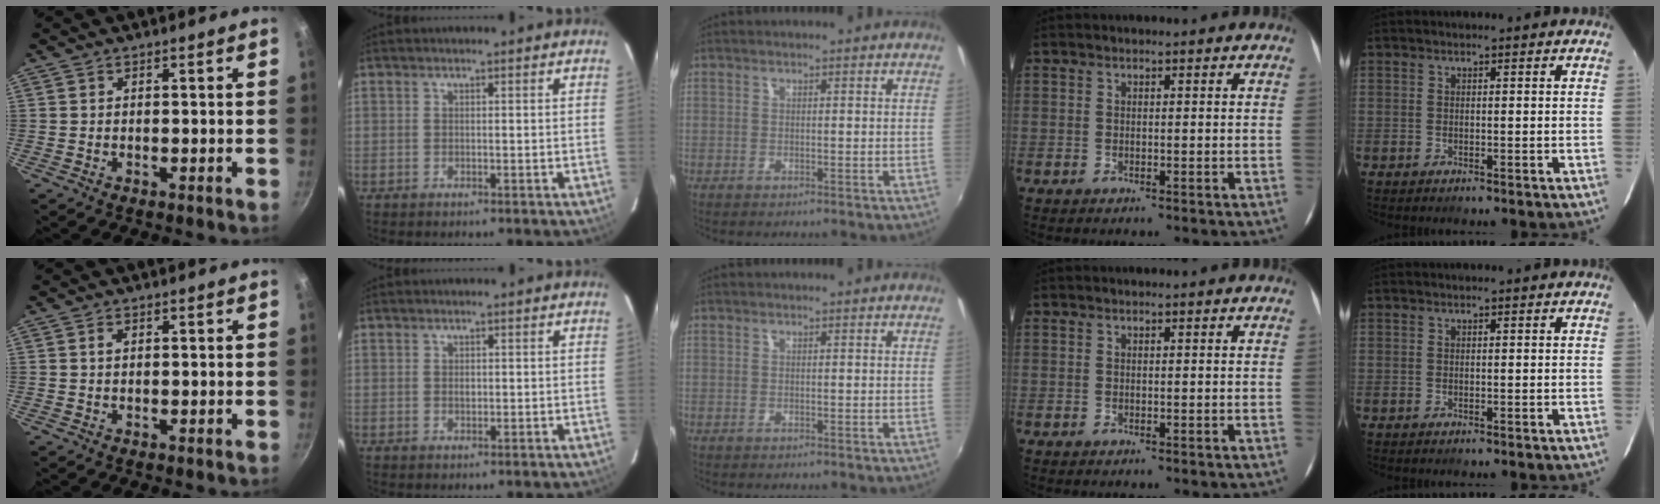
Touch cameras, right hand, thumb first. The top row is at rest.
{"thumb": {"total": 1.3, "force": [0.4, 0.9, 0.9], "torque": [-0.012, 0.004, 0.006]}, "index": {"total": 1.2, "force": [0.1, 0.9, 0.8], "torque": [-0.014, 0.002, 0.002]}}